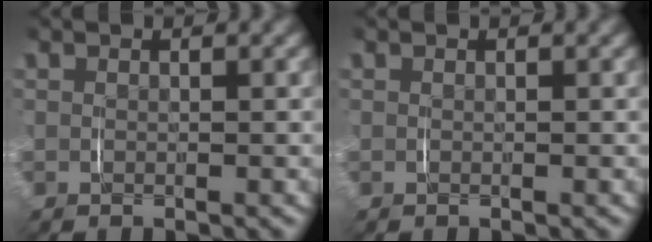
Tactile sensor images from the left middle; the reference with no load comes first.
{"total": 0.0}